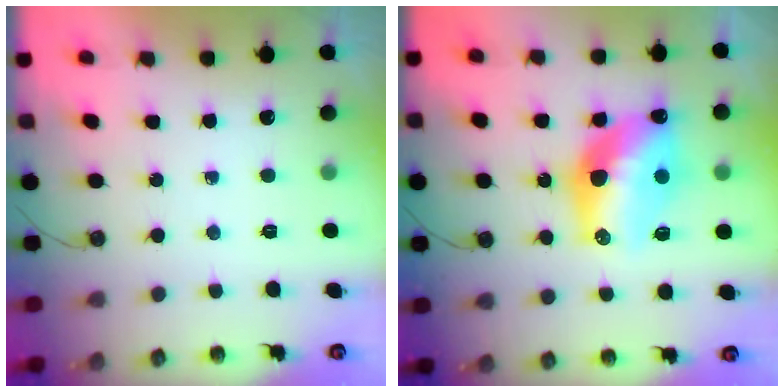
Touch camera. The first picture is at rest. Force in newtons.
{"total": 14.7, "press": 14.7, "slide": 1.0}